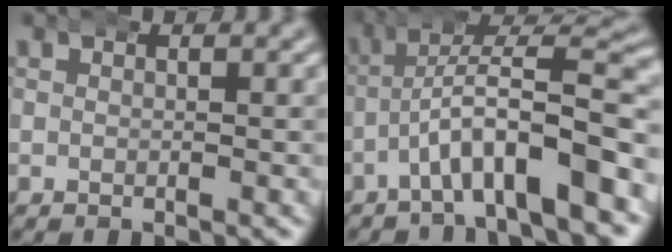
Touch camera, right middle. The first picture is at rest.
{"total": 7.9, "force": [-2.1, 2.9, 7.0], "torque": [-0.105, -0.001, -0.030]}